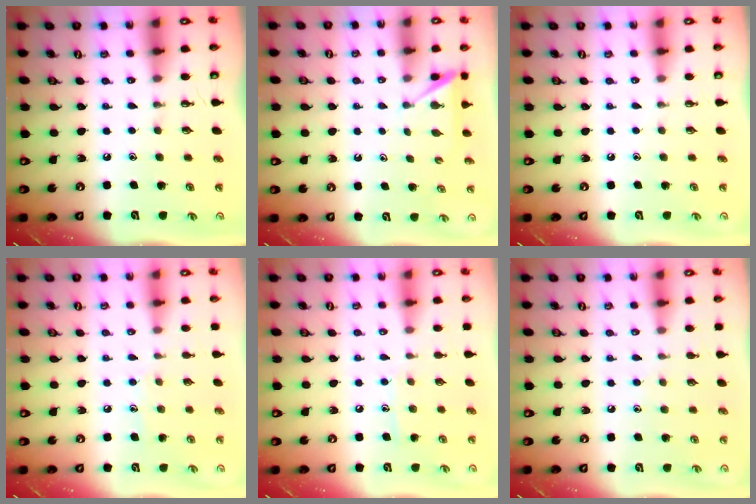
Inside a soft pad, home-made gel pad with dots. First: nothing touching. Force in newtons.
{"total": 3.6, "press": 3.5, "slide": 0.4}
{"total": 0.0}
{"total": 6.0, "press": 6.0, "slide": 0.7}
{"total": 6.7, "press": 6.7, "slide": 0.5}
{"total": 5.6, "press": 5.6, "slide": 0.6}